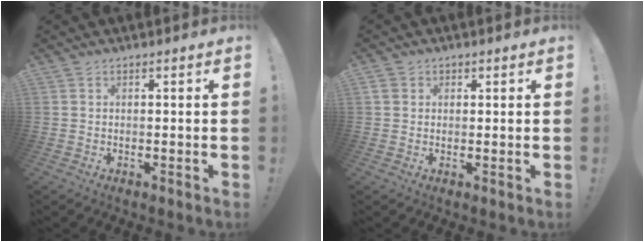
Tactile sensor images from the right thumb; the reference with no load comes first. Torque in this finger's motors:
{"motor_torque": [0.00, 0.00, -0.01, 0.01, 0.05]}